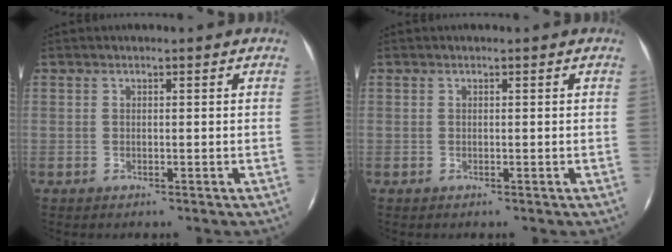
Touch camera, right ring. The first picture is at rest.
{"total": 0.0}